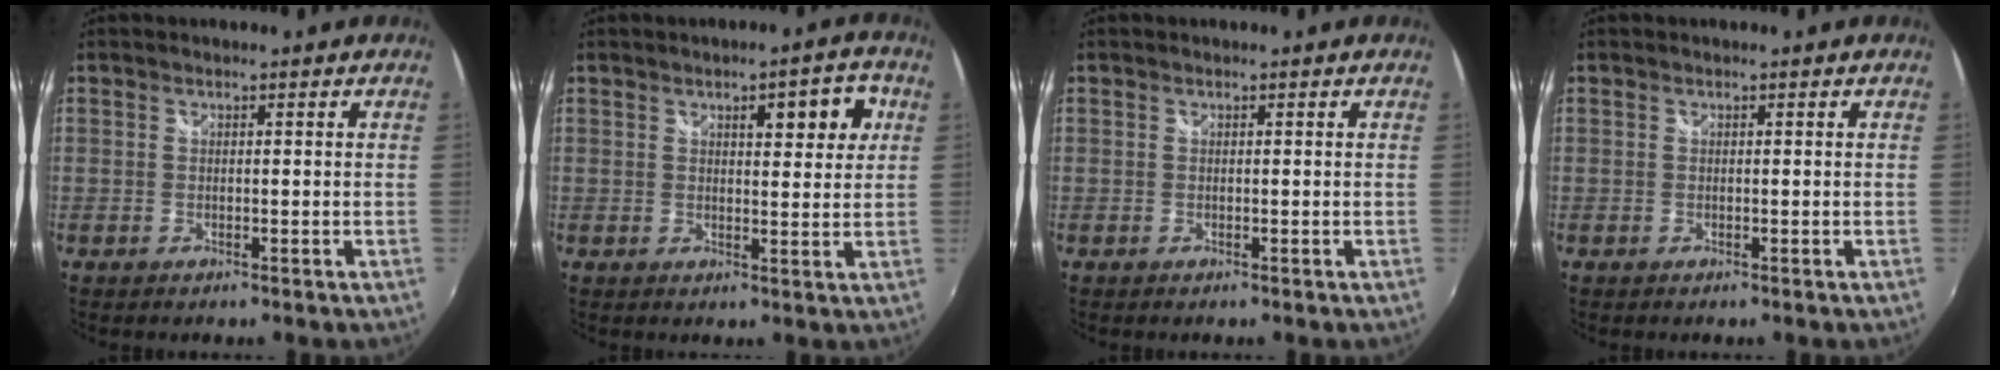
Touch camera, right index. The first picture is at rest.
{"total": 7.0, "force": [2.7, 2.3, 6.0], "torque": [-0.075, 0.015, 0.039]}
{"total": 0.0}
{"total": 0.0}